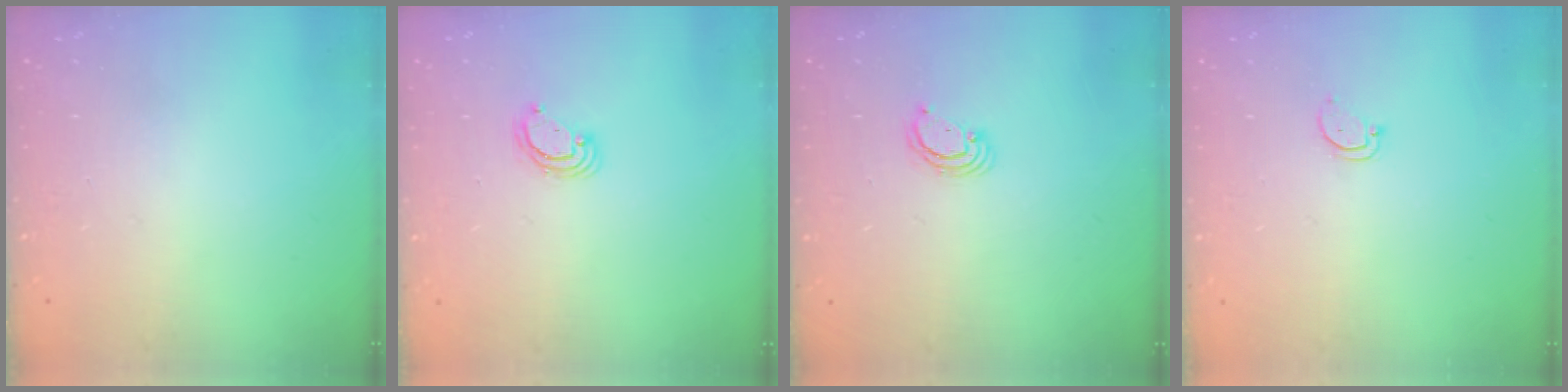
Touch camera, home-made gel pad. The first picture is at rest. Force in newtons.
{"total": 3.8, "press": 3.8, "slide": 0.1}
{"total": 2.7, "press": 2.7, "slide": 0.2}
{"total": 2.9, "press": 2.9, "slide": 0.2}